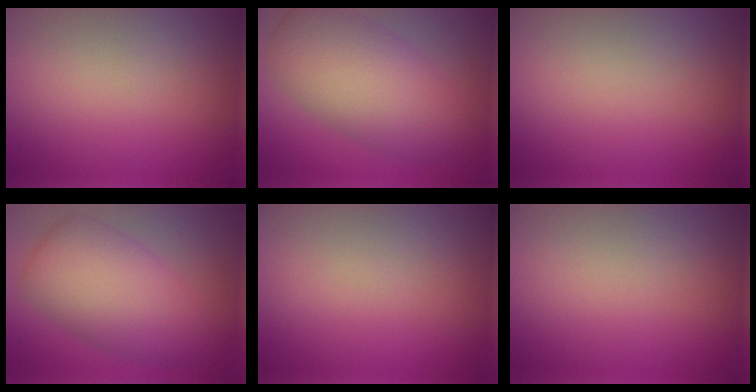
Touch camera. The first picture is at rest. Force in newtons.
{"total": 8.2, "press": 8.2, "slide": 0.3}
{"total": 0.0}
{"total": 7.6, "press": 7.6, "slide": 0.2}
{"total": 0.0}
{"total": 0.0}